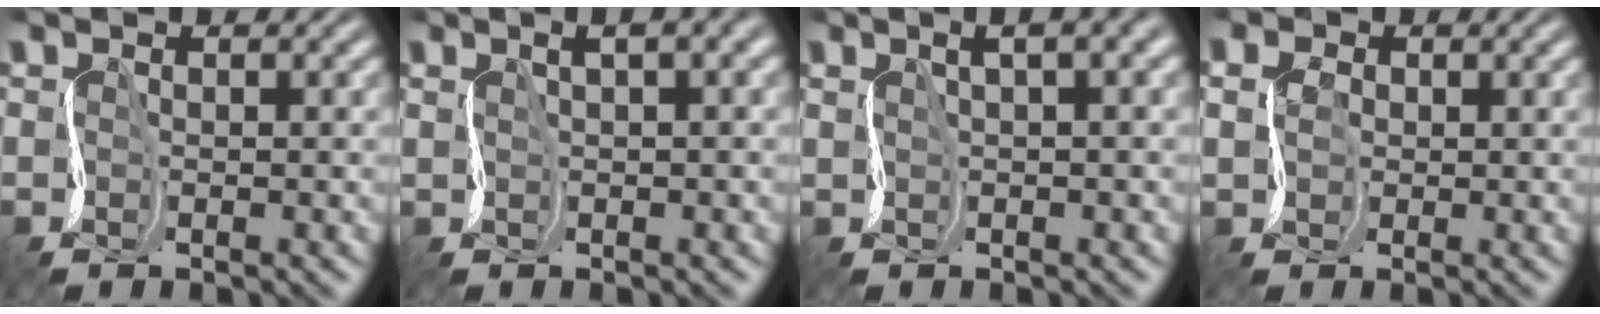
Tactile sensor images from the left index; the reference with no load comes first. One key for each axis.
{"total": 2.7, "fx": 1.3, "fy": 0.5, "fz": 2.3, "tx": -0.026, "ty": 0.011, "tz": 0.025}
{"total": 3.6, "fx": 1.7, "fy": 0.8, "fz": 3.1, "tx": -0.032, "ty": 0.013, "tz": 0.027}
{"total": 2.2, "fx": 1.0, "fy": 1.9, "fz": 0.4, "tx": -0.012, "ty": 0.007, "tz": 0.013}